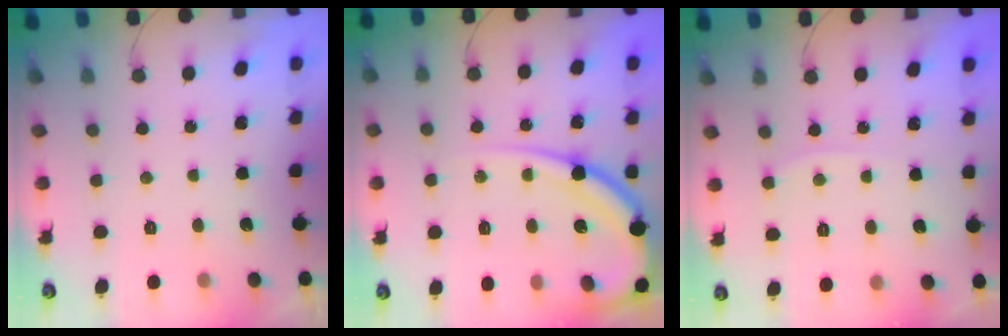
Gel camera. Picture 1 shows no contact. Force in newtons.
{"total": 14.4, "press": 14.3, "slide": 1.1}
{"total": 2.9, "press": 2.9, "slide": 0.5}